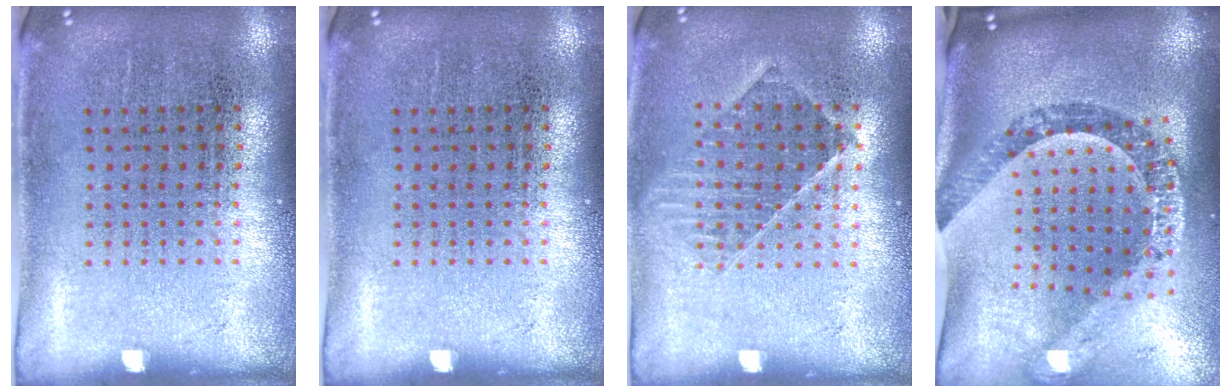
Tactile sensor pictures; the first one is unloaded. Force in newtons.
{"total": 0.0}
{"total": 1.2, "press": 1.1, "slide": 0.5}
{"total": 2.5, "press": 2.1, "slide": 1.3}